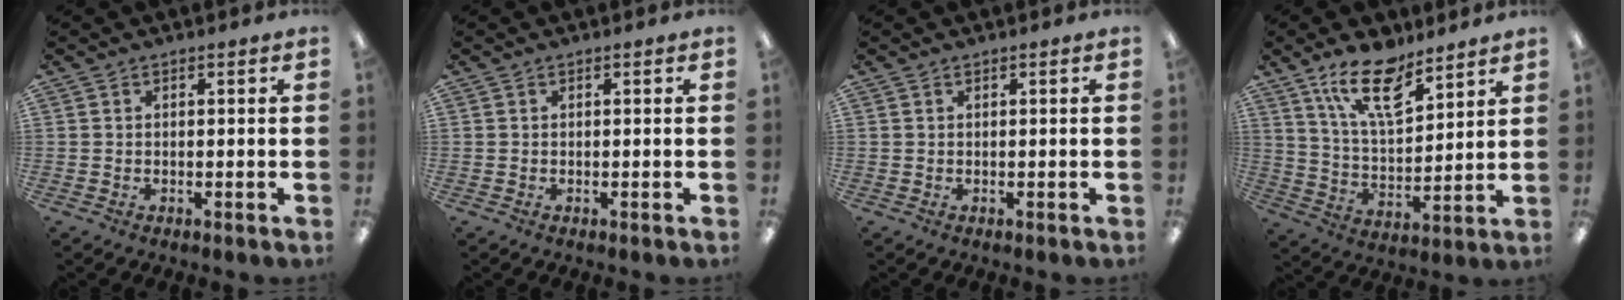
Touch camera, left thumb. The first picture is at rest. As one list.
[{"total": 0.0}, {"total": 0.0}, {"total": 15.2, "force": [10.5, 5.9, 9.4], "torque": [-0.164, -0.045, 0.183]}]